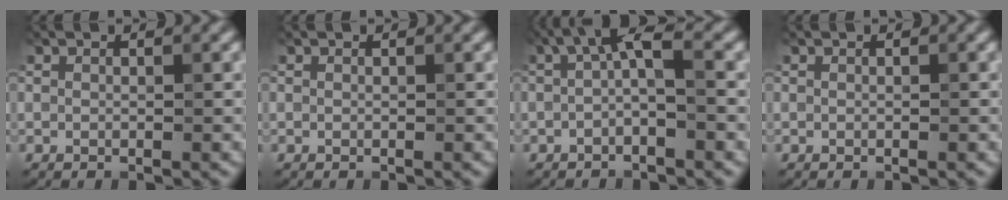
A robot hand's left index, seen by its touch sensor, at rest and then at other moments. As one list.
[{"total": 0.0}, {"total": 2.9, "force": [0.0, 0.4, 2.9], "torque": [-0.057, 0.017, -0.008]}, {"total": 0.0}]